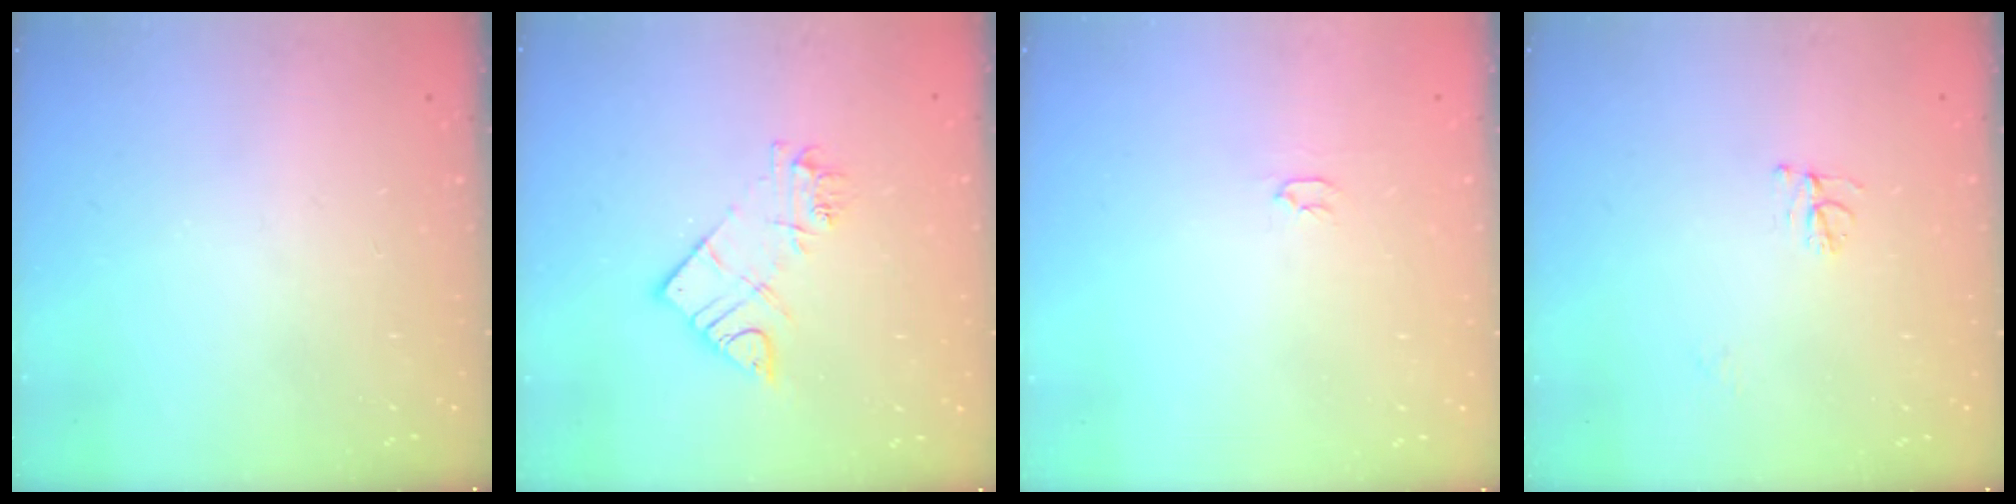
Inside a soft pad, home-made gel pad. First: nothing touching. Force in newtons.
{"total": 10.0, "press": 9.9, "slide": 0.9}
{"total": 2.0, "press": 2.0, "slide": 0.3}
{"total": 4.7, "press": 4.6, "slide": 0.4}